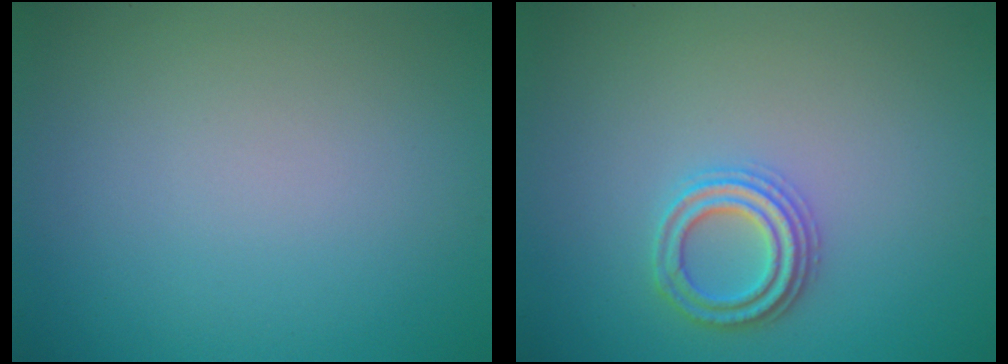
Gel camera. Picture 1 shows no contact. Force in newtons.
{"total": 2.5, "press": 2.4, "slide": 0.4}